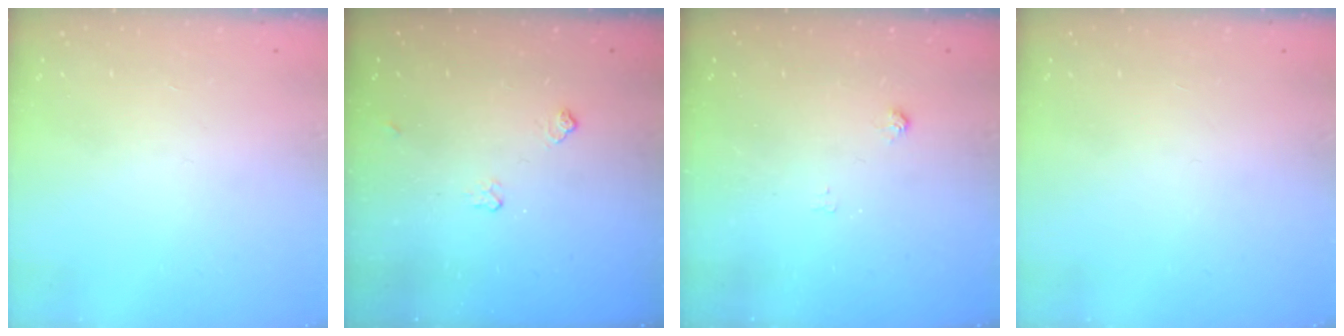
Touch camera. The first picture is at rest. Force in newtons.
{"total": 3.8, "press": 3.8, "slide": 0.5}
{"total": 5.6, "press": 5.6, "slide": 0.7}
{"total": 0.0}